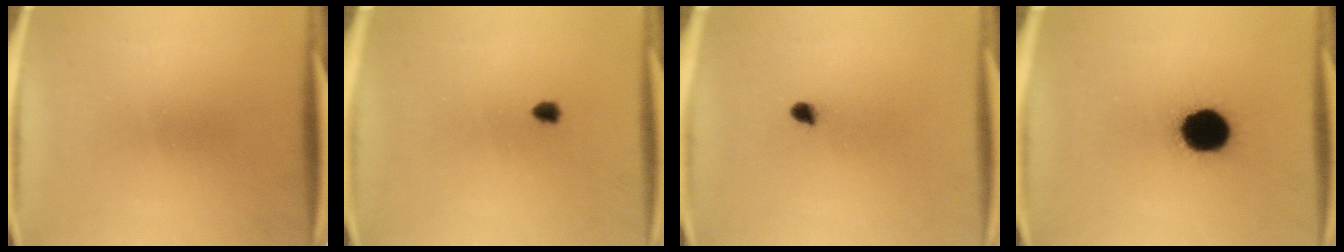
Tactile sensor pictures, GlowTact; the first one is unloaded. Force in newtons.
{"total": 1.1}
{"total": 1.8}
{"total": 14.9}